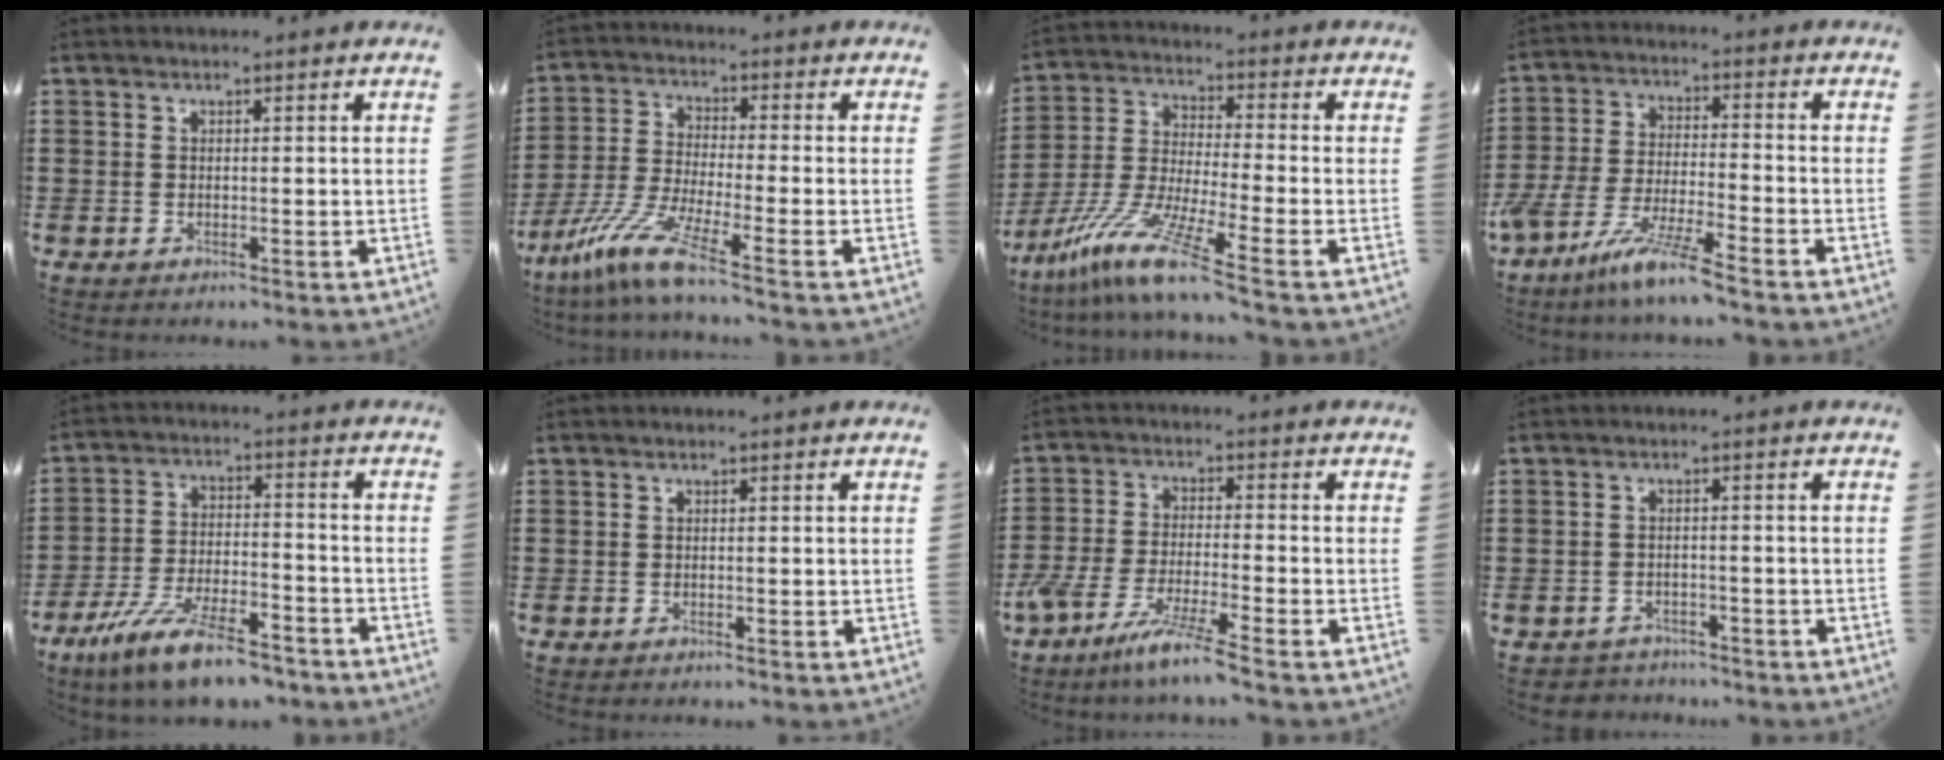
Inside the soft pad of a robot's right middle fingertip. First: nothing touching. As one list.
[{"total": 8.7, "force": [-5.9, 0.3, 6.5], "torque": [-0.153, -0.019, -0.122]}, {"total": 10.1, "force": [-7.3, -0.2, 7.0], "torque": [-0.158, -0.014, -0.153]}, {"total": 9.5, "force": [-8.1, -0.4, 4.9], "torque": [-0.111, -0.007, -0.161]}, {"total": 10.2, "force": [-8.5, 1.3, 5.4], "torque": [-0.114, 0.010, -0.167]}, {"total": 0.0}, {"total": 7.8, "force": [-6.6, -0.6, 4.2], "torque": [-0.097, -0.021, -0.130]}, {"total": 2.0, "force": [-1.9, 0.5, -0.3], "torque": [-0.002, 0.000, -0.045]}]